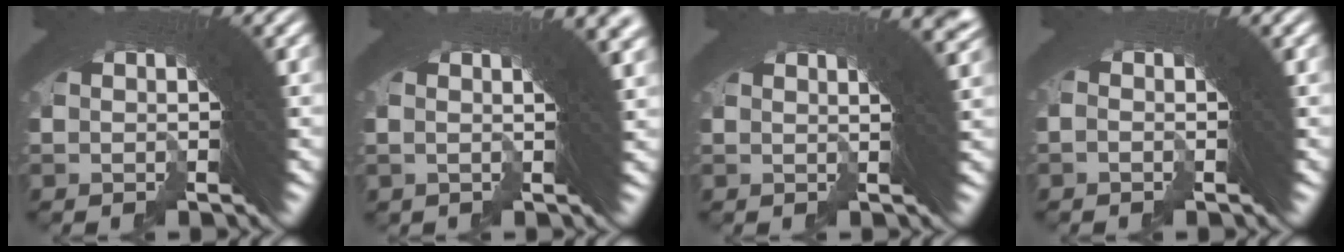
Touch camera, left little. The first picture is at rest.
{"total": 4.5, "force": [2.3, 0.7, 3.8], "torque": [-0.031, 0.022, 0.027]}
{"total": 6.2, "force": [3.2, 1.5, 5.1], "torque": [-0.036, 0.031, 0.035]}
{"total": 0.7, "force": [-0.7, -0.2, -0.2], "torque": [0.008, 0.010, -0.018]}